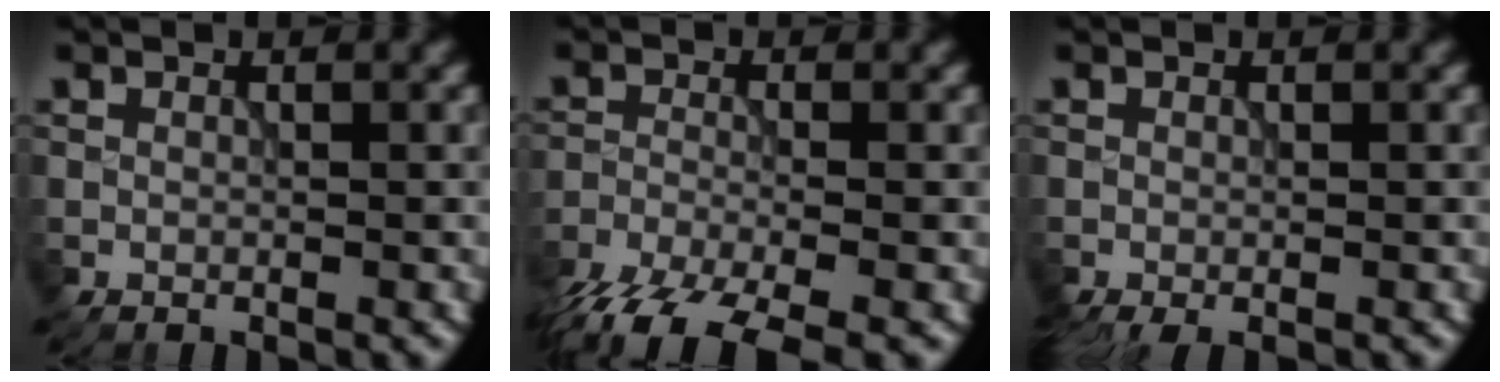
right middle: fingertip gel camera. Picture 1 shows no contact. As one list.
[{"total": 8.1, "force": [-6.1, 2.4, 4.7], "torque": [-0.093, -0.029, -0.117]}, {"total": 2.1, "force": [-1.5, 0.4, 1.4], "torque": [-0.025, -0.011, -0.027]}]